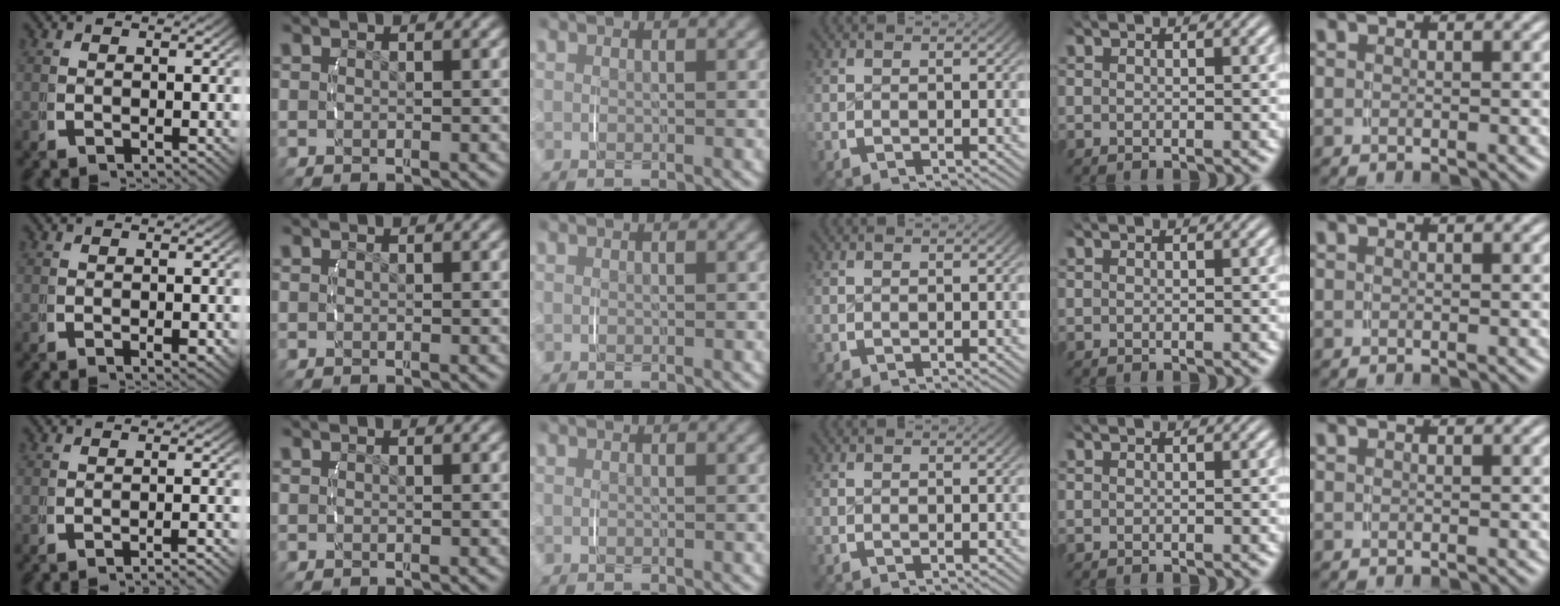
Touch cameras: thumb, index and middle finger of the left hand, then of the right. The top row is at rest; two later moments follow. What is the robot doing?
{"motion": "lift_and_place", "object": "string"}